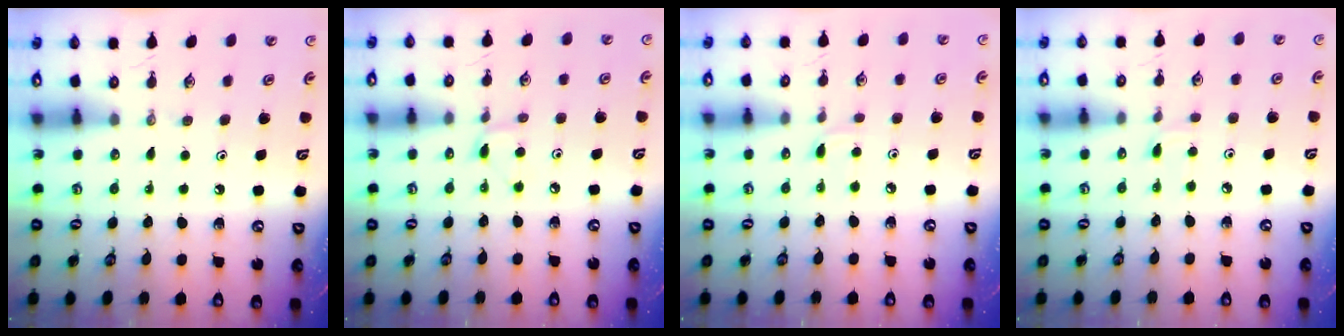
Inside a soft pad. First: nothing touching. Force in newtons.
{"total": 5.0, "press": 5.0, "slide": 0.6}
{"total": 2.4, "press": 2.4, "slide": 0.4}
{"total": 2.2, "press": 2.2, "slide": 0.3}